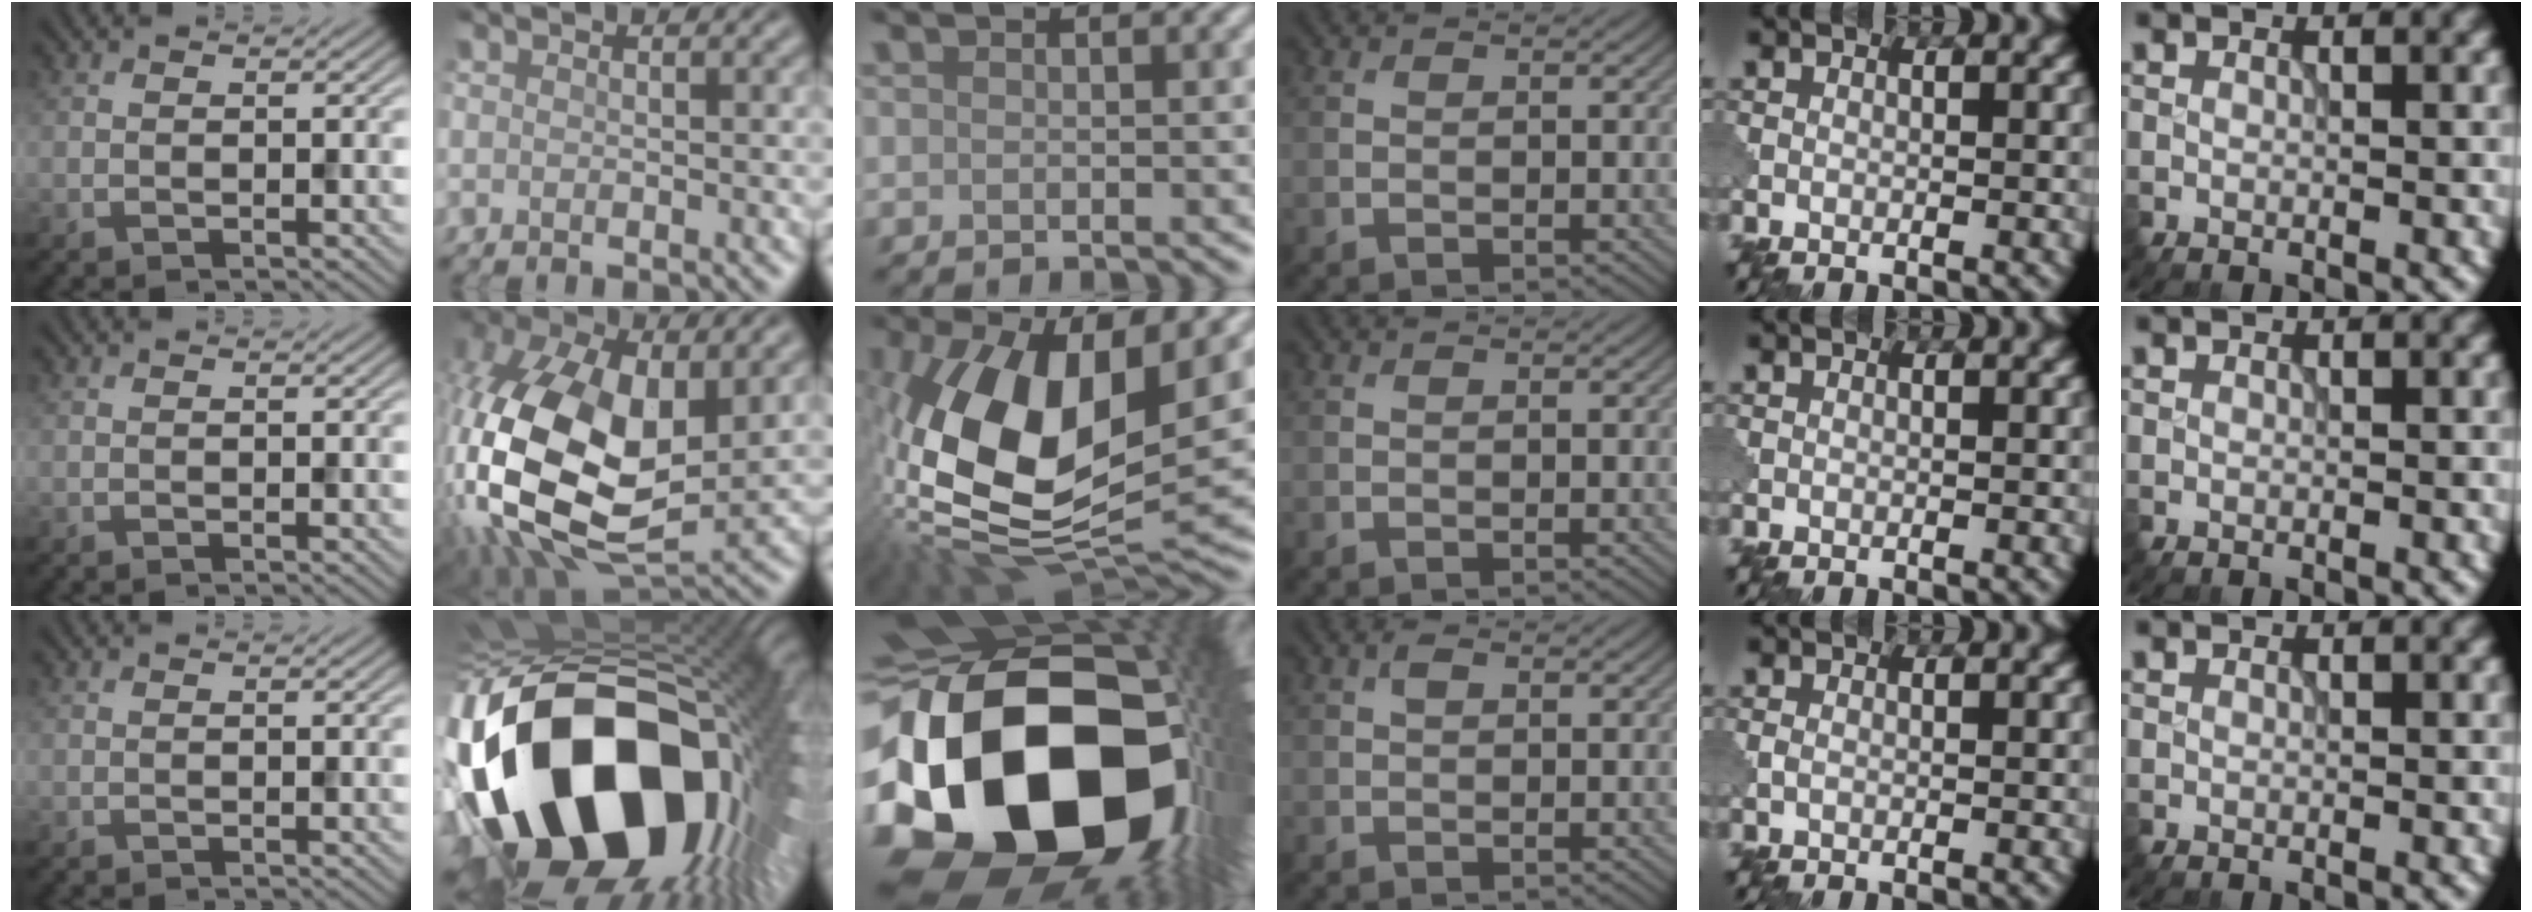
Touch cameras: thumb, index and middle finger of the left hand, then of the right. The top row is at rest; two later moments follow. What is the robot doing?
{"motion": "disassemble", "object": "puzzle pieces"}